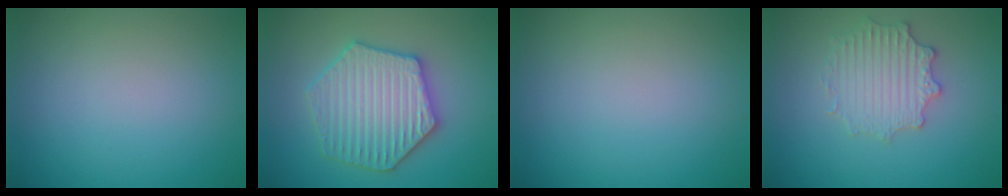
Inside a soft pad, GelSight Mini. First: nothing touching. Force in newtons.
{"total": 6.2, "press": 6.2, "slide": 1.0}
{"total": 0.0}
{"total": 2.9, "press": 2.9, "slide": 0.2}